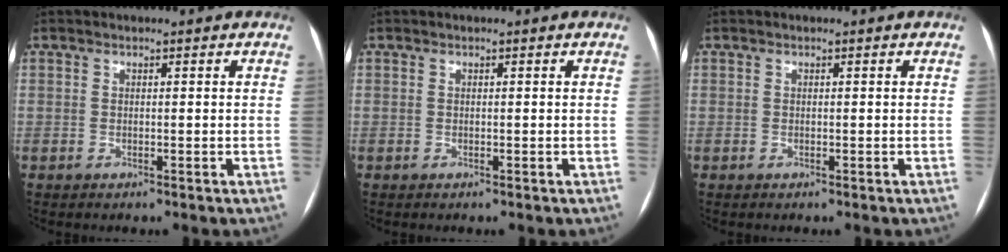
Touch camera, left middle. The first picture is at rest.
{"total": 0.0}
{"total": 0.0}